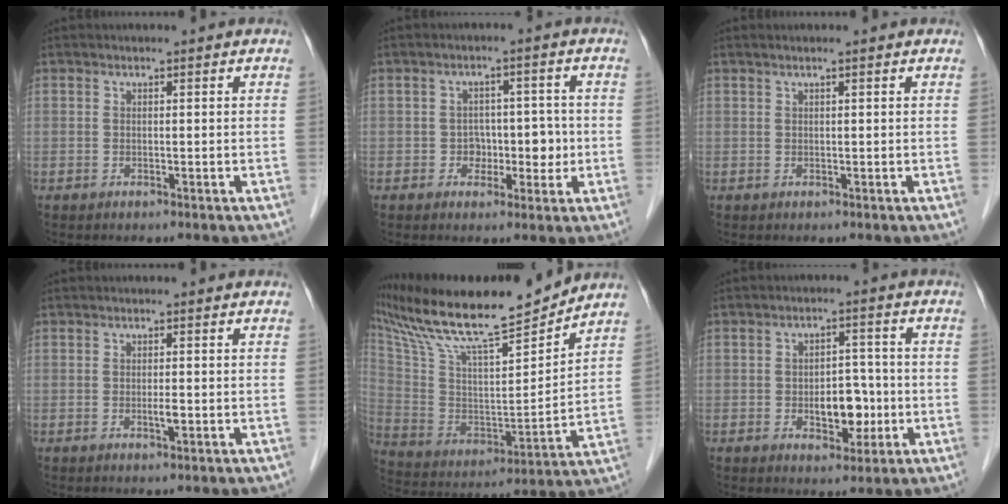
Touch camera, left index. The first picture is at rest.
{"total": 4.5, "force": [-0.8, 3.3, 2.9], "torque": [-0.030, 0.018, -0.008]}
{"total": 1.7, "force": [1.4, 0.0, 1.1], "torque": [-0.016, 0.018, 0.021]}
{"total": 1.0, "force": [-0.1, 0.1, 1.0], "torque": [-0.019, -0.003, -0.001]}
{"total": 21.3, "force": [18.6, 1.6, 10.1], "torque": [-0.193, 0.001, 0.324]}
{"total": 5.7, "force": [-1.3, 3.3, 4.5], "torque": [-0.064, 0.007, -0.013]}